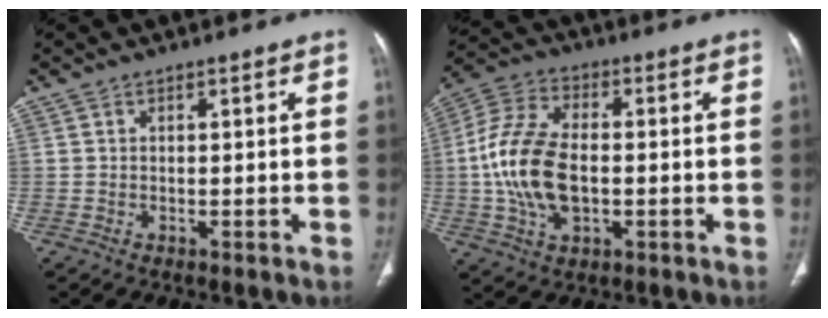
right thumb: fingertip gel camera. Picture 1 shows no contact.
{"total": 14.8, "force": [-1.1, 8.5, 12.0], "torque": [-0.246, 0.018, -0.022]}